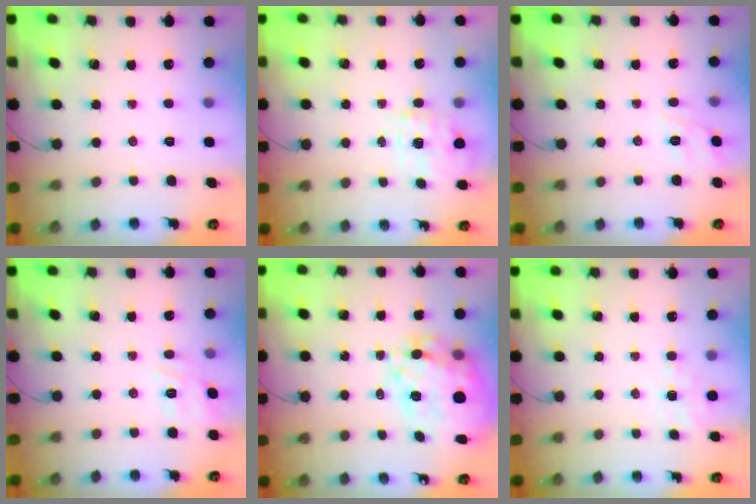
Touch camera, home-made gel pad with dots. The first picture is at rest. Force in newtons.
{"total": 2.3, "press": 2.2, "slide": 0.6}
{"total": 8.6, "press": 8.4, "slide": 1.7}
{"total": 12.3, "press": 12.2, "slide": 1.1}
{"total": 14.8, "press": 13.9, "slide": 5.2}
{"total": 5.1, "press": 4.8, "slide": 1.6}